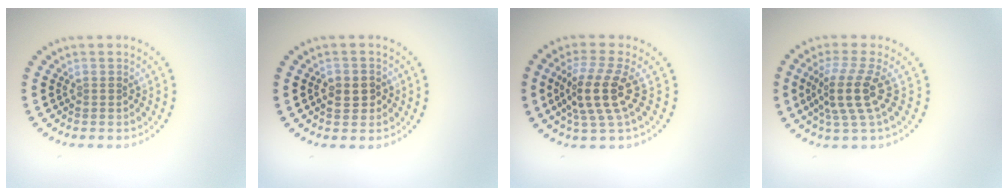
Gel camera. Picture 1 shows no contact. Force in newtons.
{"total": 2.1, "press": 2.1, "slide": 0.4}
{"total": 4.2, "press": 3.5, "slide": 2.3}
{"total": 3.9, "press": 2.7, "slide": 2.7}